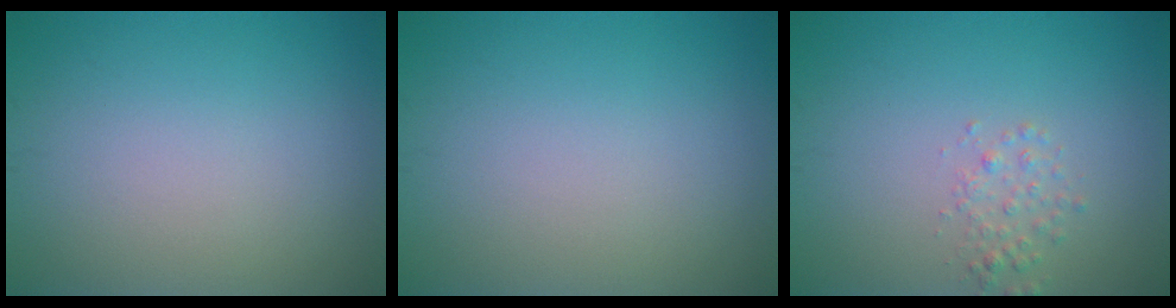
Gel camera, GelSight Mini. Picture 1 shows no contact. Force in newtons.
{"total": 0.0}
{"total": 1.4, "press": 1.4, "slide": 0.1}